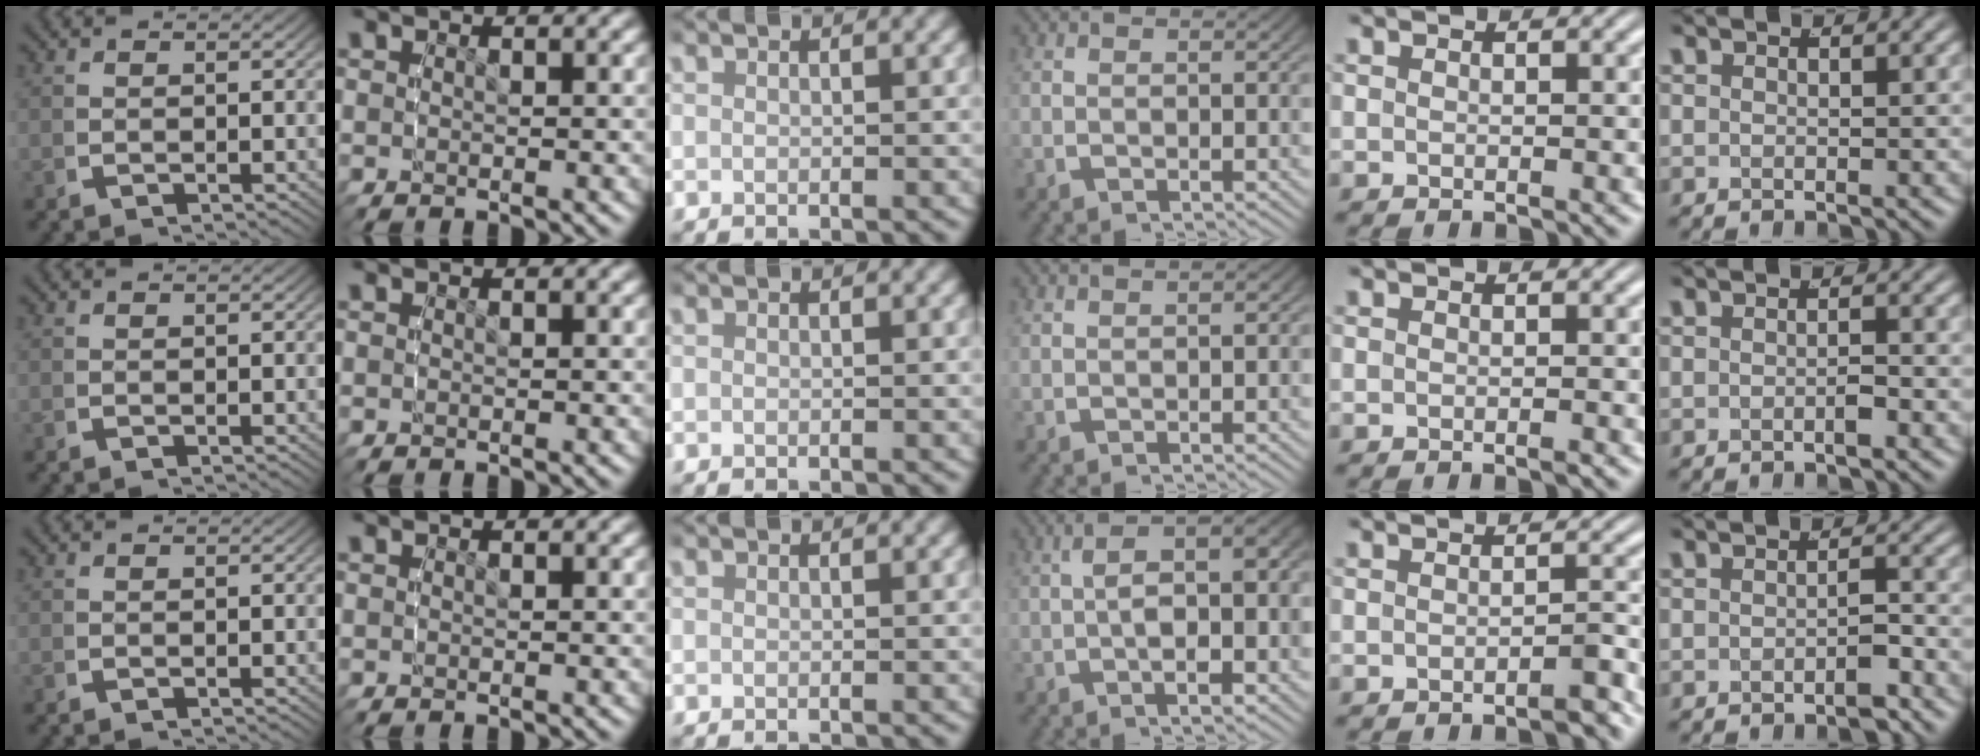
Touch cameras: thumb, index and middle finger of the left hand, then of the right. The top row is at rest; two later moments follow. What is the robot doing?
{"motion": "lift_and_place", "object": "sponge"}